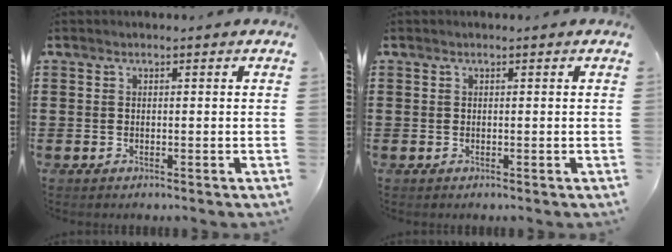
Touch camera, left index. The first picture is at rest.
{"total": 0.0}